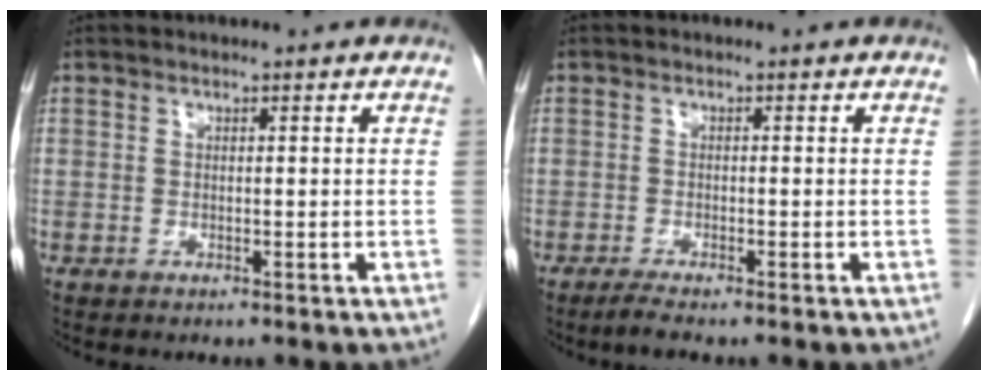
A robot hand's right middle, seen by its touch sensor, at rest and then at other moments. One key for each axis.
{"total": 1.8, "fx": -1.5, "fy": -0.1, "fz": 1.0, "tx": -0.028, "ty": -0.006, "tz": -0.031}